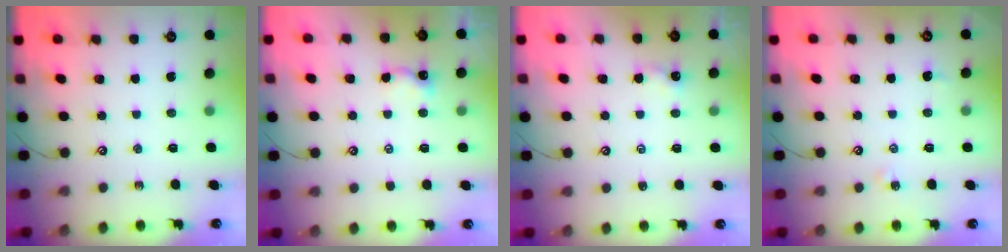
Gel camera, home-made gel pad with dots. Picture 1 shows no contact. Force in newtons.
{"total": 1.3, "press": 1.3, "slide": 0.3}
{"total": 0.7, "press": 0.7, "slide": 0.2}
{"total": 3.0, "press": 2.9, "slide": 0.5}